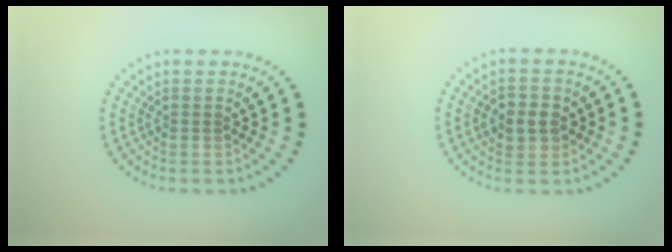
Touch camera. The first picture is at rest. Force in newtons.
{"total": 2.6, "press": 2.6, "slide": 0.6}